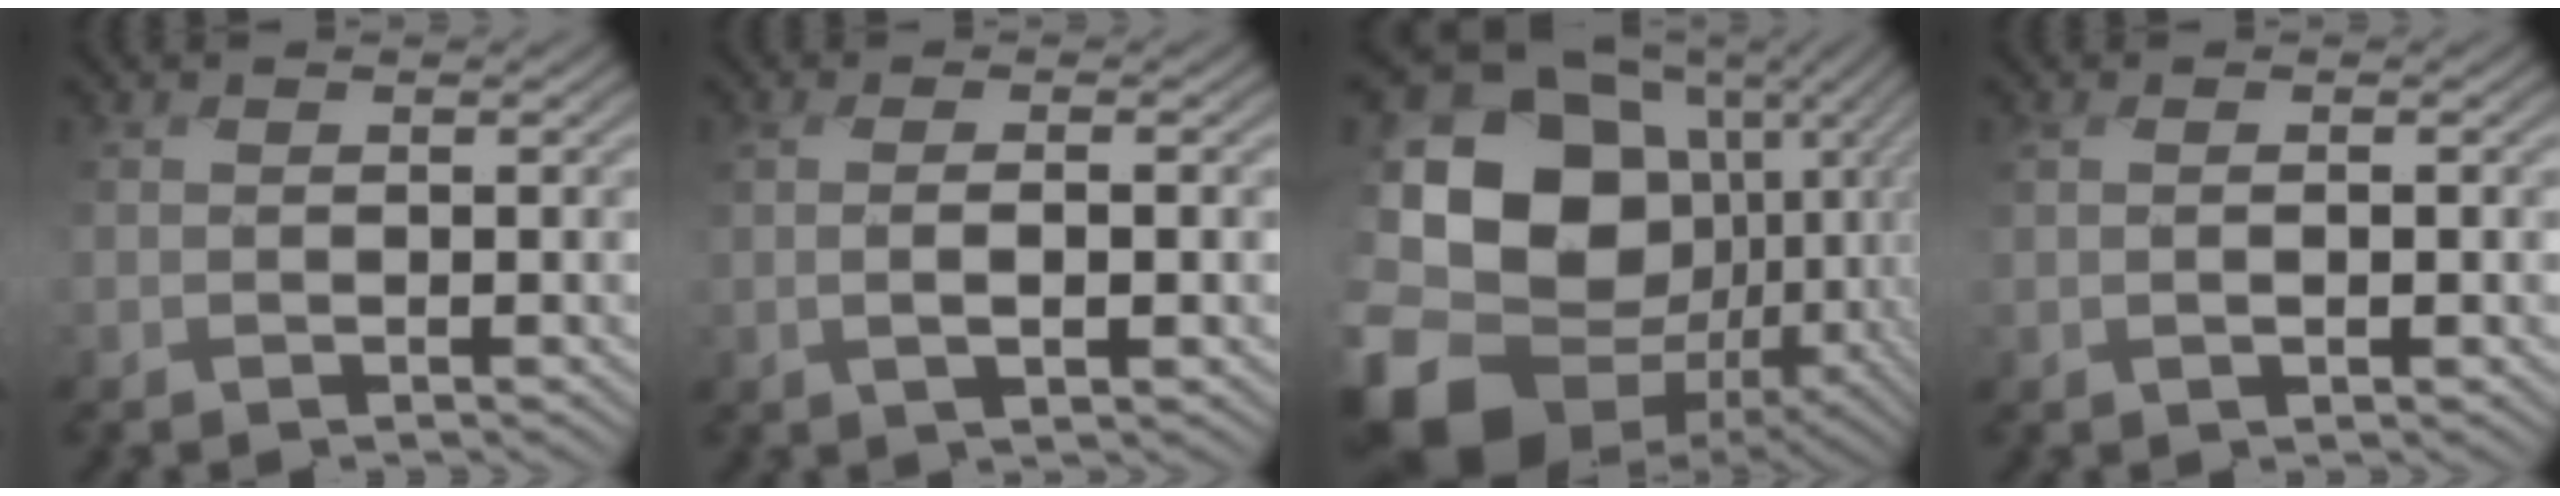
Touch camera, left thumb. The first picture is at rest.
{"total": 2.8, "force": [-0.3, 0.6, 2.7], "torque": [-0.060, -0.002, -0.005]}
{"total": 20.8, "force": [-4.2, 16.6, 11.8], "torque": [-0.290, -0.025, -0.062]}
{"total": 1.3, "force": [0.1, 0.5, 1.2], "torque": [-0.022, -0.002, 0.004]}